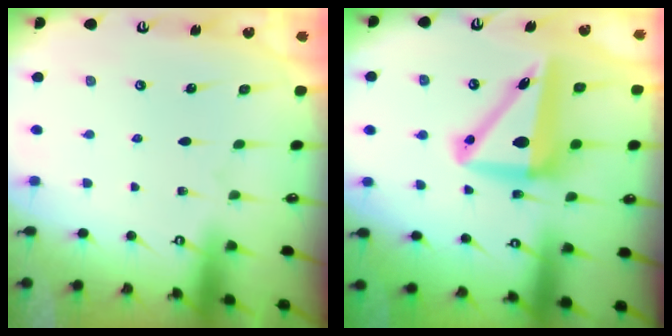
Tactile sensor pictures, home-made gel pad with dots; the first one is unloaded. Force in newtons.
{"total": 12.4, "press": 11.8, "slide": 3.6}